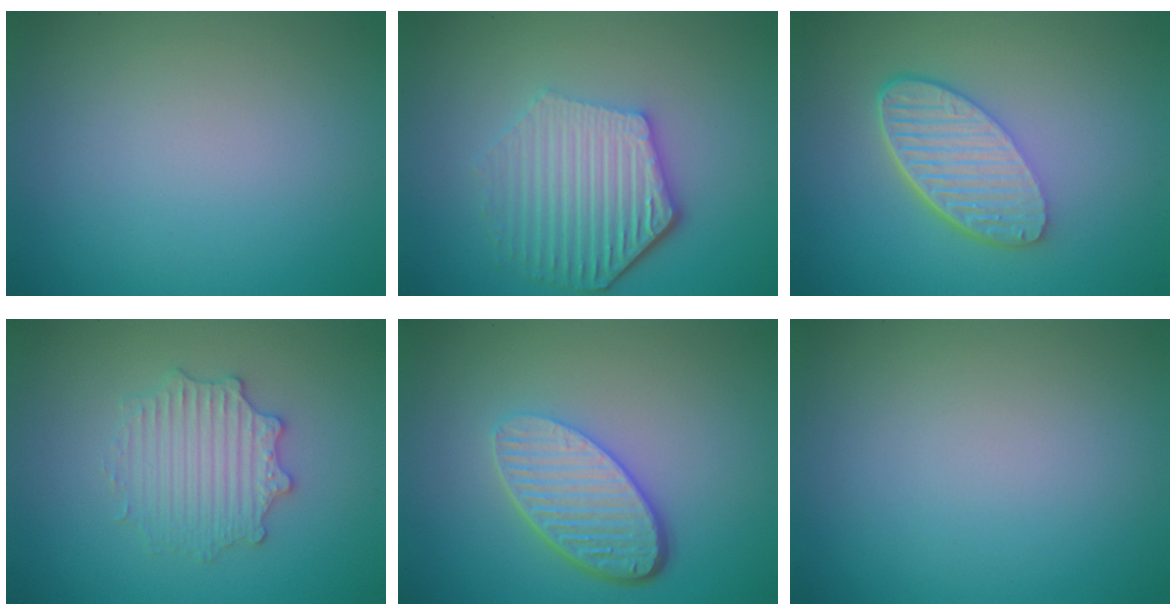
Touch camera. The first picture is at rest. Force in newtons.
{"total": 5.9, "press": 4.4, "slide": 3.9}
{"total": 5.9, "press": 4.2, "slide": 4.1}
{"total": 3.0, "press": 2.9, "slide": 0.4}
{"total": 5.3, "press": 3.9, "slide": 3.7}
{"total": 0.0}